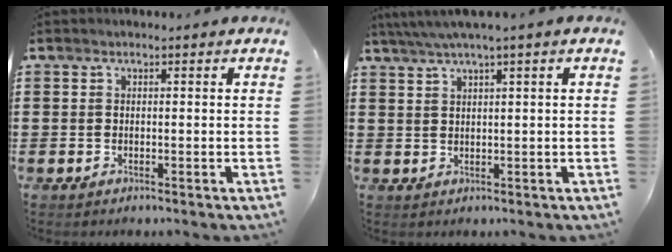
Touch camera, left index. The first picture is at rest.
{"total": 2.2, "force": [1.4, -0.3, 1.7], "torque": [-0.033, 0.002, 0.025]}